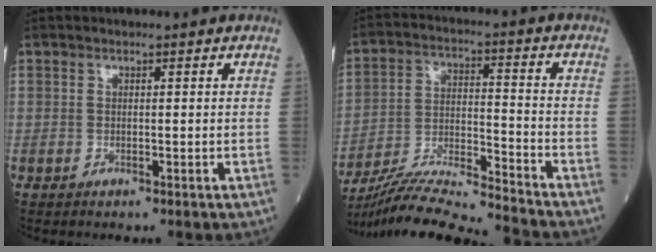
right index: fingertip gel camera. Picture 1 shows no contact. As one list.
[{"total": 15.0, "force": [-14.3, -1.6, 4.4], "torque": [-0.081, 0.004, -0.251]}]